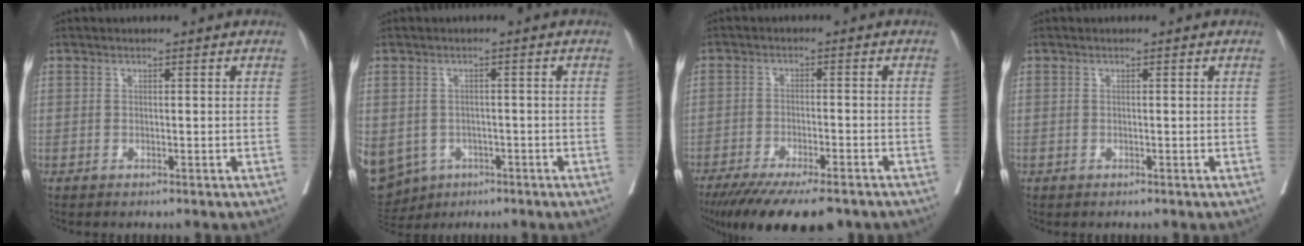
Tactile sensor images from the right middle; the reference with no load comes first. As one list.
[{"total": 22.2, "force": [-8.6, 18.5, 8.8], "torque": [-0.322, -0.014, -0.115]}, {"total": 14.7, "force": [-11.6, 3.1, 8.4], "torque": [-0.127, -0.028, -0.176]}, {"total": 0.0}]